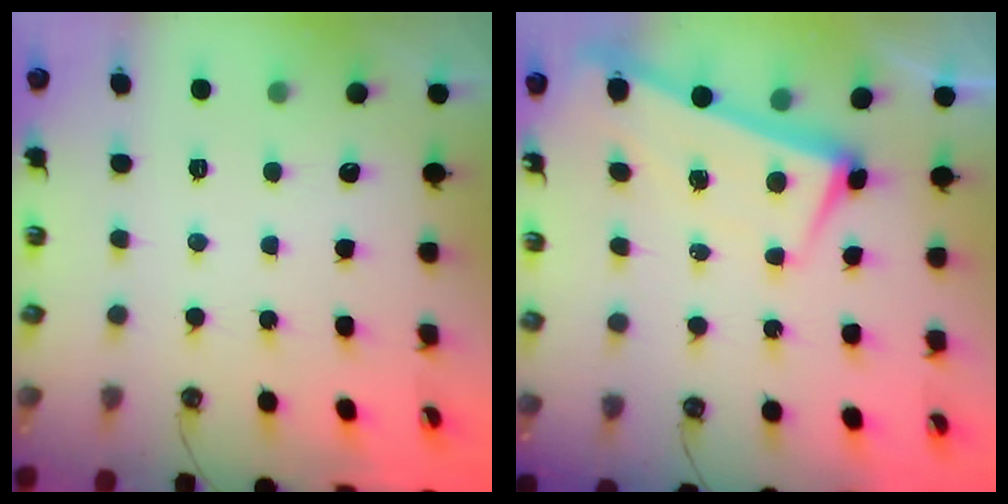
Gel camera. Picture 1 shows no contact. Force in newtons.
{"total": 1.6, "press": 0.6, "slide": 1.4}